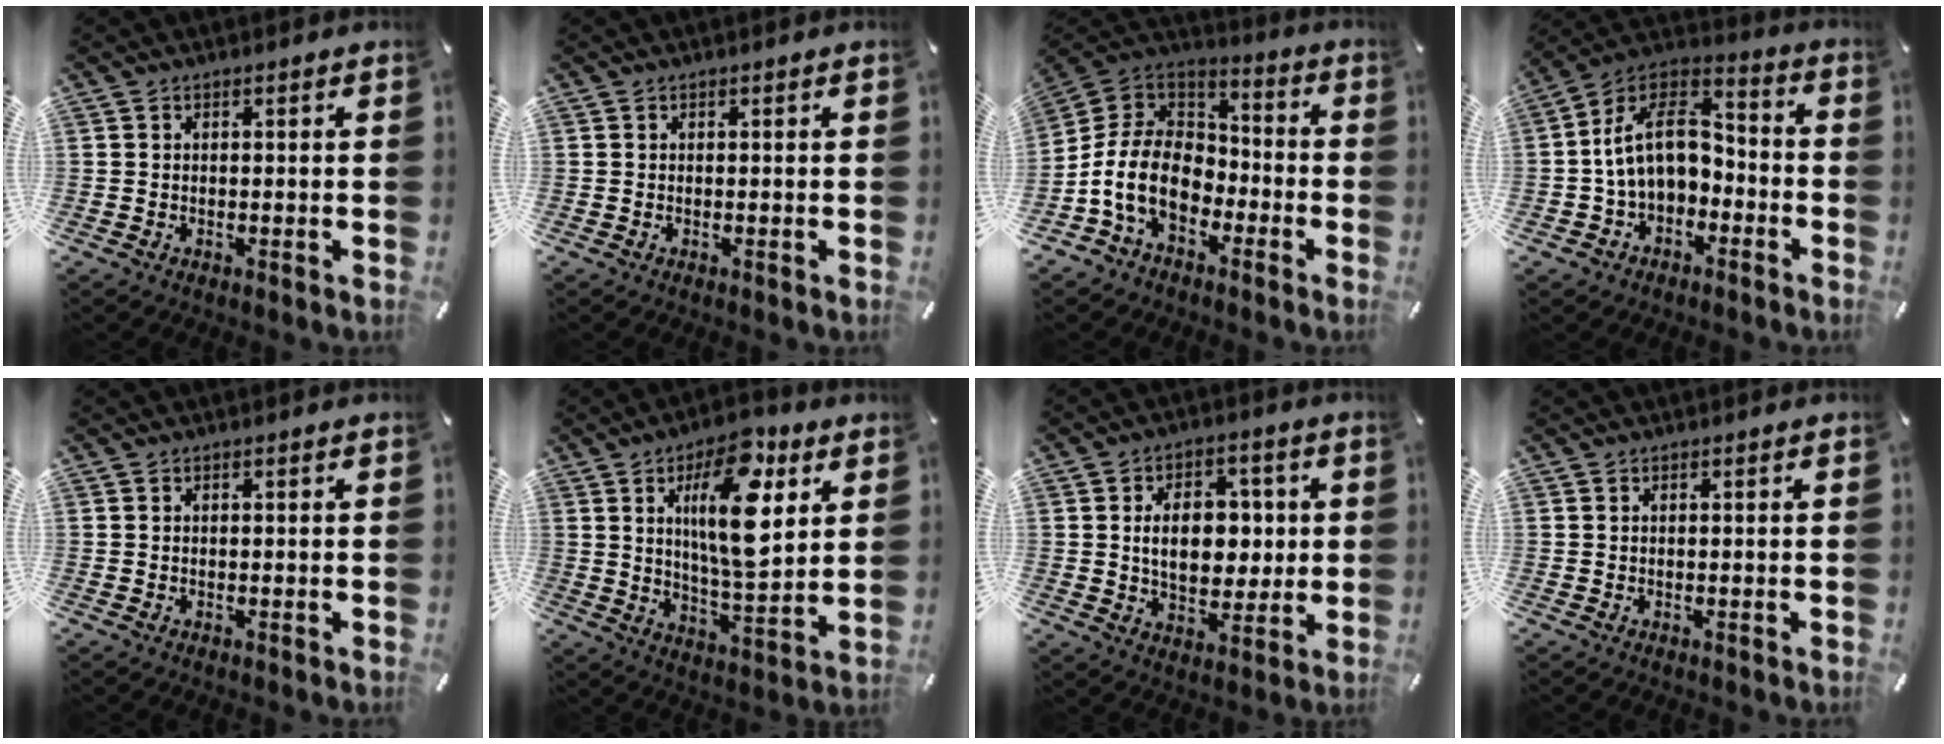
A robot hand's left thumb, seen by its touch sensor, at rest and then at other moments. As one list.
[{"total": 0.0}, {"total": 14.7, "force": [-6.3, 10.6, 8.1], "torque": [-0.190, 0.026, -0.116]}, {"total": 14.2, "force": [-1.2, 10.2, 9.8], "torque": [-0.194, 0.020, -0.020]}, {"total": 0.0}, {"total": 17.3, "force": [6.4, 6.6, 14.6], "torque": [-0.255, -0.020, 0.097]}, {"total": 12.3, "force": [1.4, 8.5, 8.9], "torque": [-0.133, 0.006, 0.023]}, {"total": 0.0}]